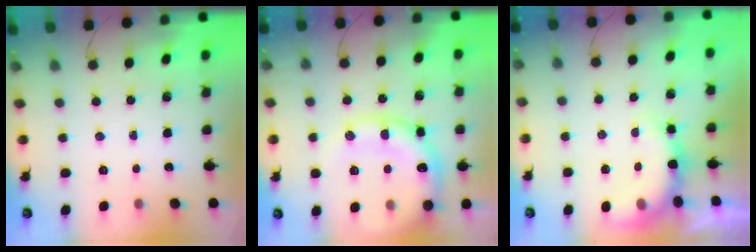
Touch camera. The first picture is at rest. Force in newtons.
{"total": 18.8, "press": 18.5, "slide": 3.7}
{"total": 8.0, "press": 8.0, "slide": 1.1}